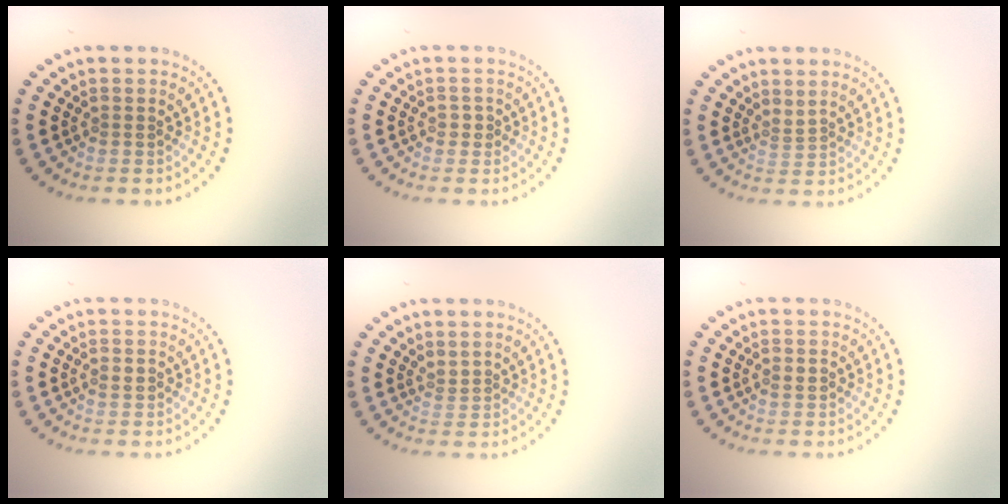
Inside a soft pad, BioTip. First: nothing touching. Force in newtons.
{"total": 0.9, "press": 0.9, "slide": 0.2}
{"total": 0.6, "press": 0.1, "slide": 0.6}
{"total": 0.9, "press": 0.9, "slide": 0.3}
{"total": 0.6, "press": 0.3, "slide": 0.5}
{"total": 0.9, "press": 0.9, "slide": 0.3}